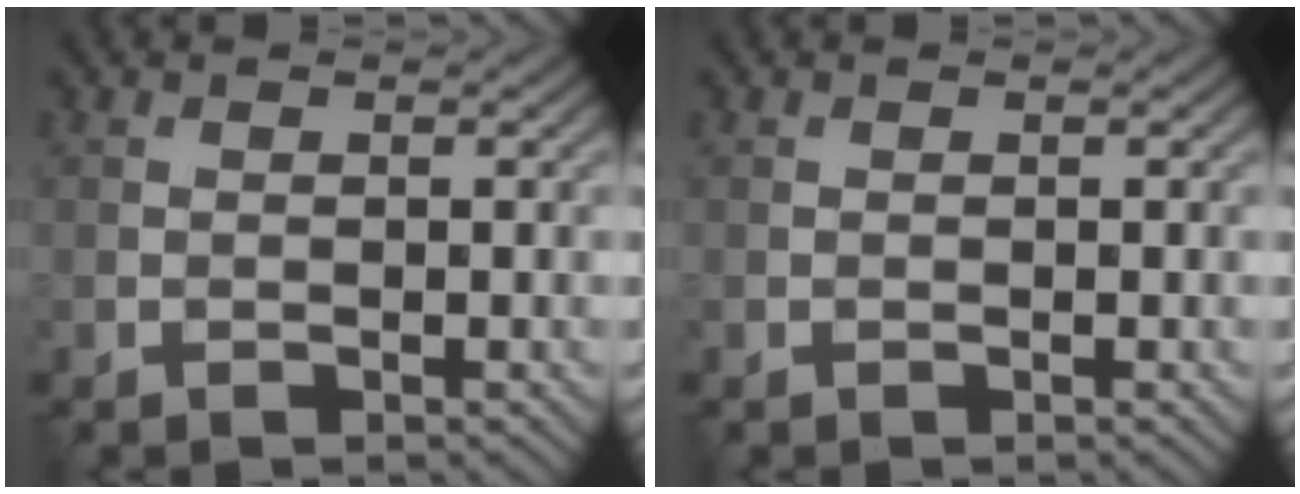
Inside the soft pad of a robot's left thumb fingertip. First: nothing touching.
{"total": 0.0}